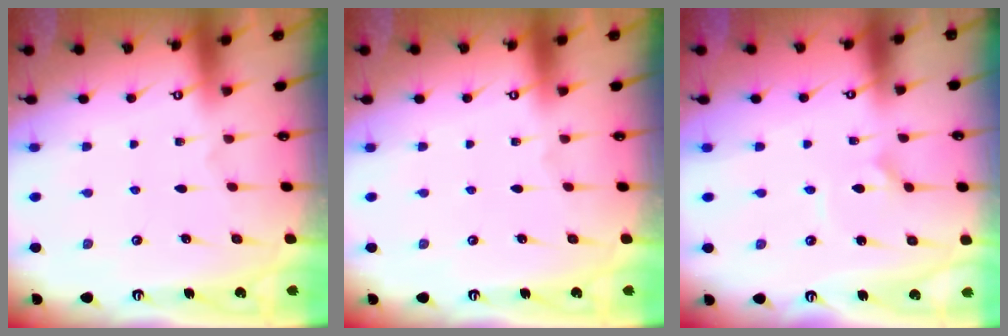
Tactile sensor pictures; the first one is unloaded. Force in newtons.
{"total": 0.0}
{"total": 2.9, "press": 2.9, "slide": 0.4}